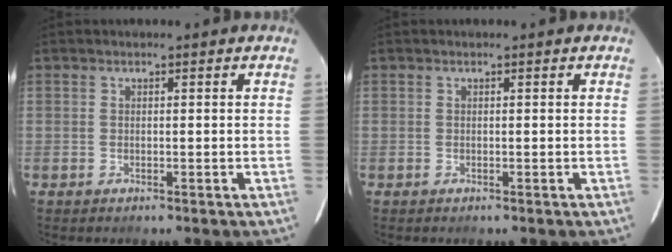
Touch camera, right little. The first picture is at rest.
{"total": 0.0}